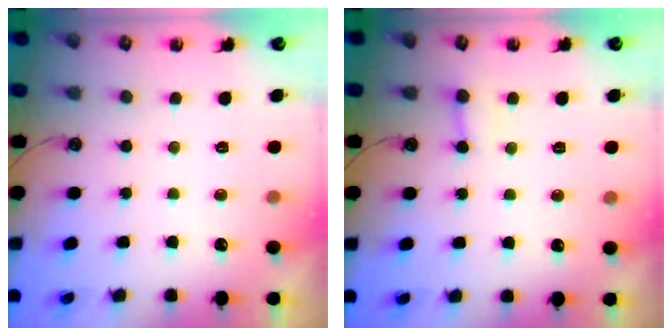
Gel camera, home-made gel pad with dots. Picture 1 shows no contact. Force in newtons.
{"total": 5.6, "press": 5.6, "slide": 0.5}